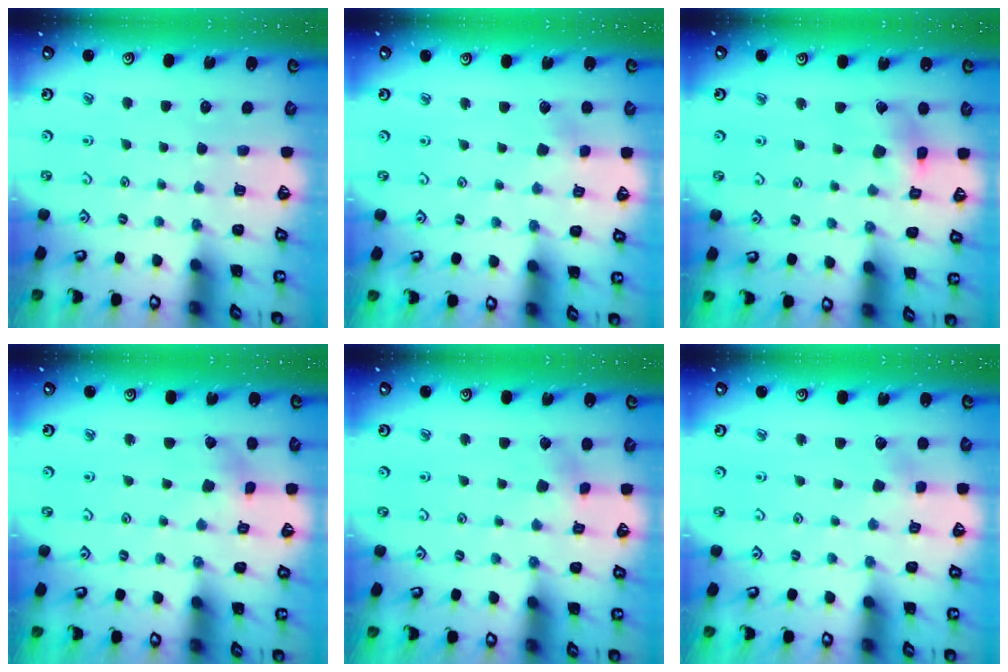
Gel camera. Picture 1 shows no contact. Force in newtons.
{"total": 2.9, "press": 2.9, "slide": 0.4}
{"total": 8.0, "press": 8.0, "slide": 0.9}
{"total": 2.5, "press": 2.4, "slide": 0.5}
{"total": 3.1, "press": 3.0, "slide": 0.6}
{"total": 2.9, "press": 2.9, "slide": 0.4}